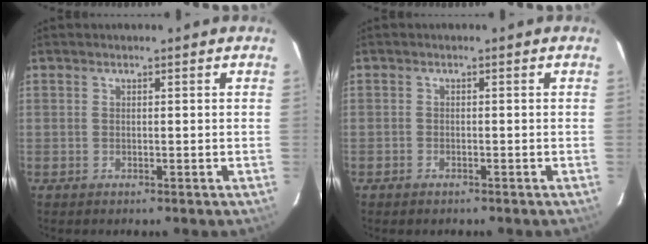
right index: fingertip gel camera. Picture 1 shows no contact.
{"total": 1.0, "force": [-0.8, 0.5, 0.1], "torque": [-0.006, 0.003, -0.015]}